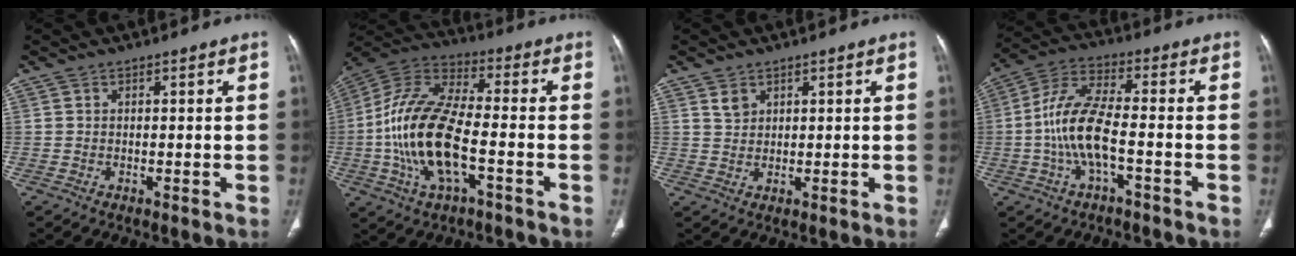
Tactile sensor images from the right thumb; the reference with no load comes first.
{"total": 18.1, "force": [-4.1, 7.7, 15.9], "torque": [-0.327, 0.029, -0.077]}
{"total": 2.3, "force": [1.5, 1.5, 0.8], "torque": [-0.008, -0.009, 0.031]}
{"total": 11.1, "force": [-2.6, 3.9, 10.1], "torque": [-0.224, 0.037, -0.052]}